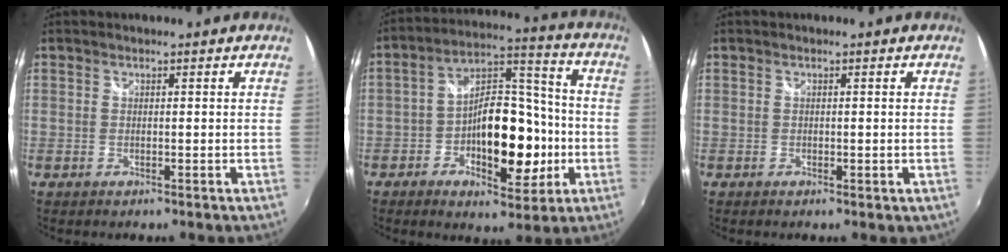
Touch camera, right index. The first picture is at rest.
{"total": 15.8, "force": [-4.3, 8.5, 12.6], "torque": [-0.215, 0.034, -0.058]}
{"total": 0.5, "force": [-0.1, 0.4, 0.3], "torque": [-0.003, -0.002, -0.002]}